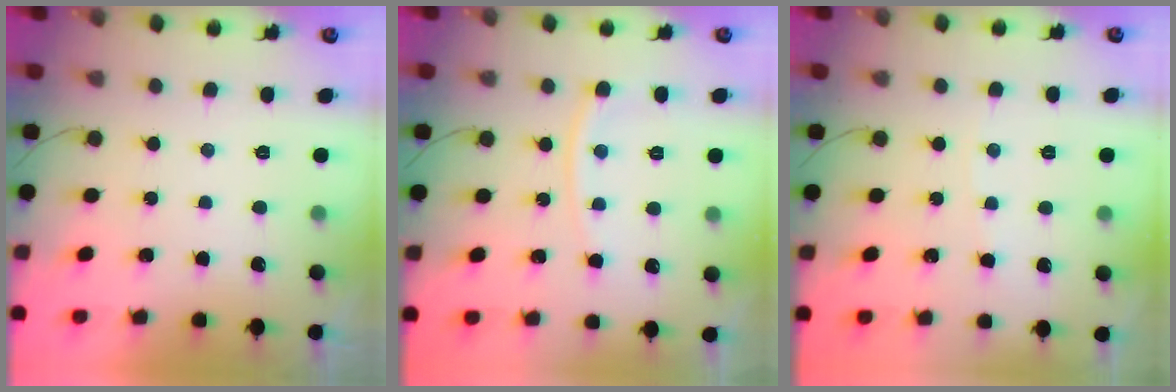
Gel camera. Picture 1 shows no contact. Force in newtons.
{"total": 9.2, "press": 9.1, "slide": 1.2}
{"total": 1.0, "press": 0.9, "slide": 0.2}